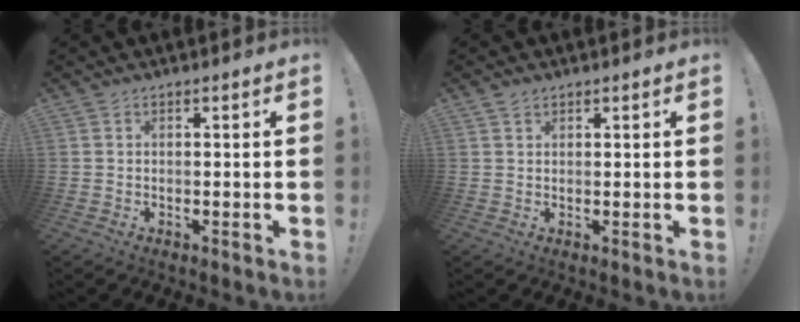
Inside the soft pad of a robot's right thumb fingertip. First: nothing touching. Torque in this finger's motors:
{"motor_torque": [-0.04, 0.18, 0.04, -0.14, 0.00]}